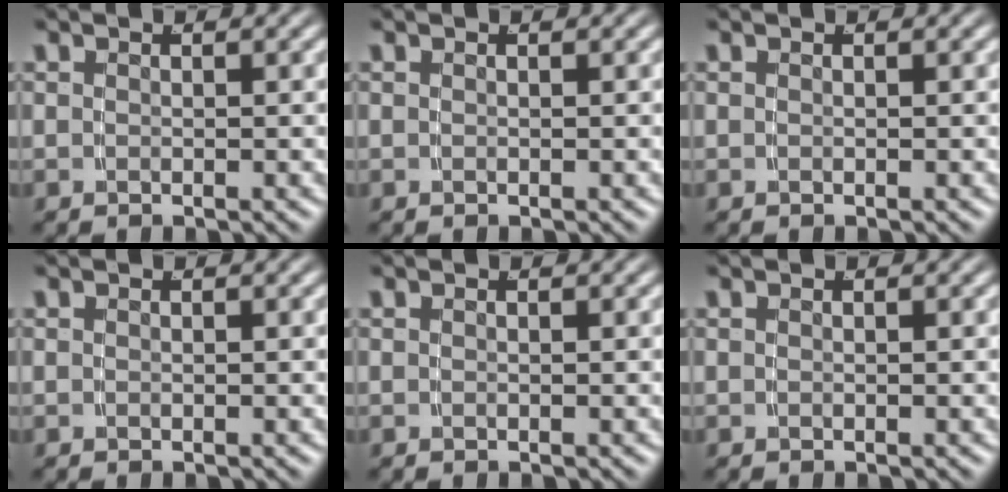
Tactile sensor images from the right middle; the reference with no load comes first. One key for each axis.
{"total": 0.0}
{"total": 0.0}
{"total": 0.0}
{"total": 0.0}
{"total": 0.0}